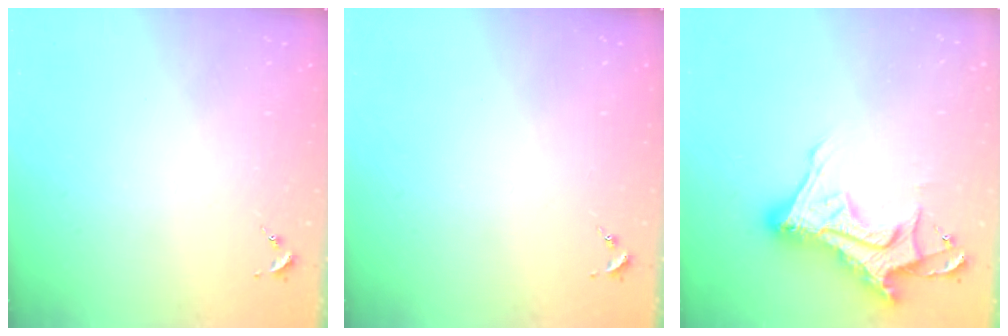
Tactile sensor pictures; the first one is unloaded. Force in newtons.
{"total": 0.0}
{"total": 16.3, "press": 16.2, "slide": 1.3}